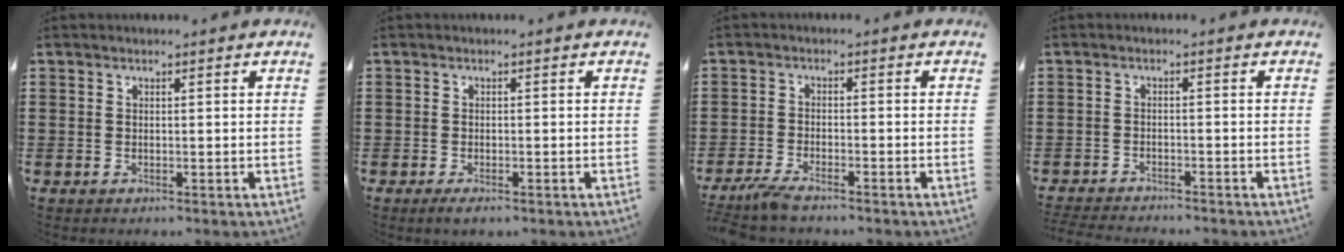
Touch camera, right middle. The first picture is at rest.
{"total": 1.2, "force": [-0.9, 0.5, 0.6], "torque": [-0.014, -0.002, -0.018]}
{"total": 3.1, "force": [-2.9, 0.2, 1.3], "torque": [-0.044, -0.007, -0.064]}
{"total": 2.4, "force": [-2.4, 0.0, 0.0], "torque": [-0.005, -0.003, -0.051]}